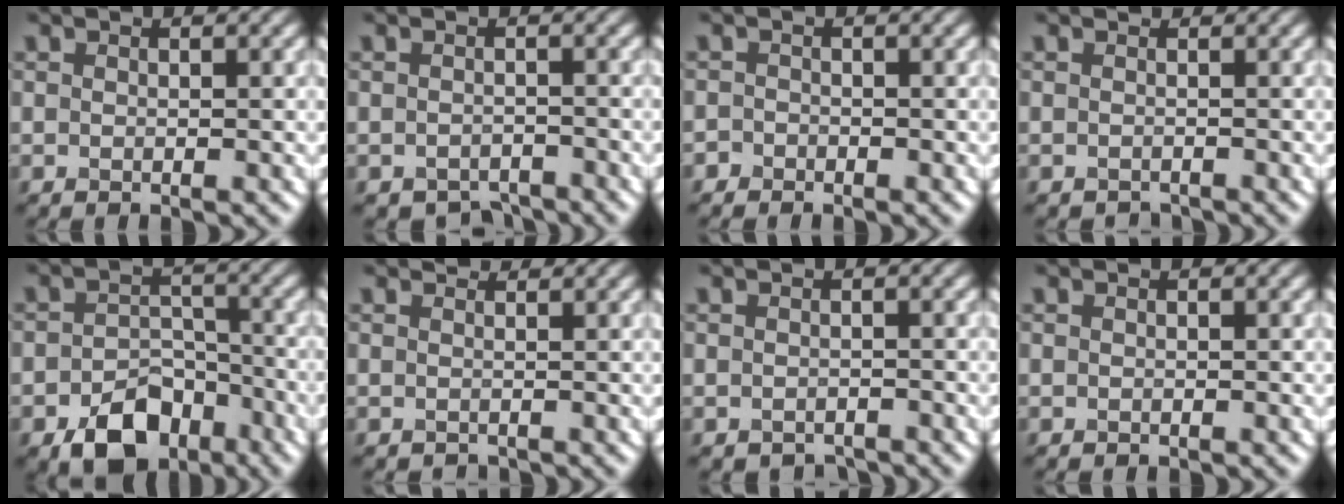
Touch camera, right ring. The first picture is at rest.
{"total": 2.2, "force": [-2.1, 0.8, 0.2], "torque": [0.003, -0.005, -0.033]}
{"total": 1.0, "force": [-0.8, 0.3, -0.4], "torque": [0.007, -0.002, -0.016]}
{"total": 0.9, "force": [-0.7, 0.5, -0.4], "torque": [0.012, -0.009, -0.018]}
{"total": 6.9, "force": [-4.2, 4.2, 3.4], "torque": [-0.050, -0.008, -0.070]}
{"total": 1.0, "force": [0.8, 0.5, 0.1], "torque": [-0.005, -0.004, 0.013]}
{"total": 1.6, "force": [-1.5, 0.4, 0.0], "torque": [0.002, -0.007, -0.024]}
{"total": 0.0}